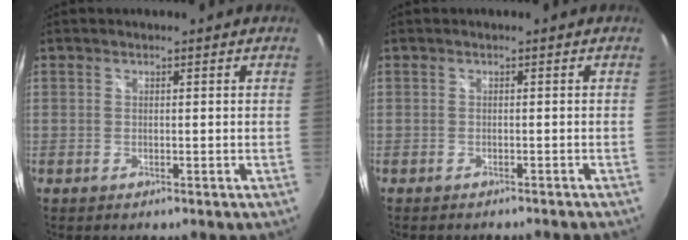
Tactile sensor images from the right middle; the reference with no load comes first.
{"total": 2.4, "force": [-2.2, 0.3, 1.0], "torque": [-0.020, -0.013, -0.030]}